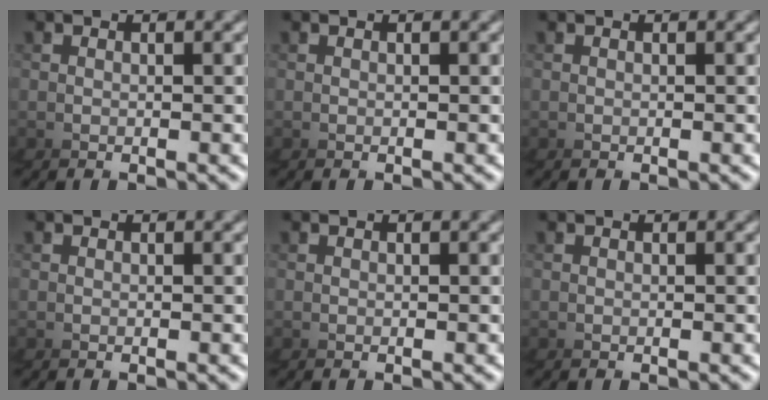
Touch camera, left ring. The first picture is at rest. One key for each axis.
{"total": 0.0}
{"total": 0.0}
{"total": 0.0}
{"total": 0.0}
{"total": 0.0}